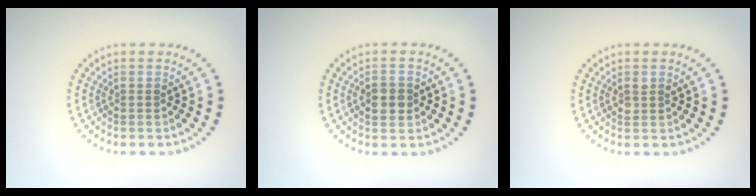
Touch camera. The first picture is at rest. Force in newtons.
{"total": 2.7, "press": 2.7, "slide": 0.3}
{"total": 1.0, "press": 1.0, "slide": 0.2}